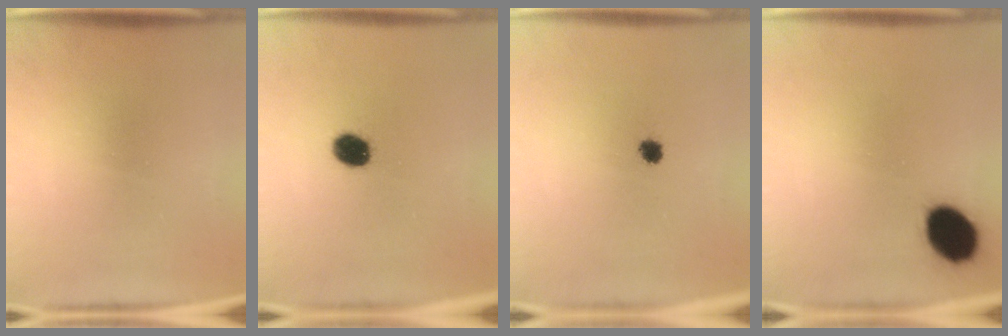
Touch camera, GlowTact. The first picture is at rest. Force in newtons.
{"total": 5.9}
{"total": 2.4}
{"total": 11.7}